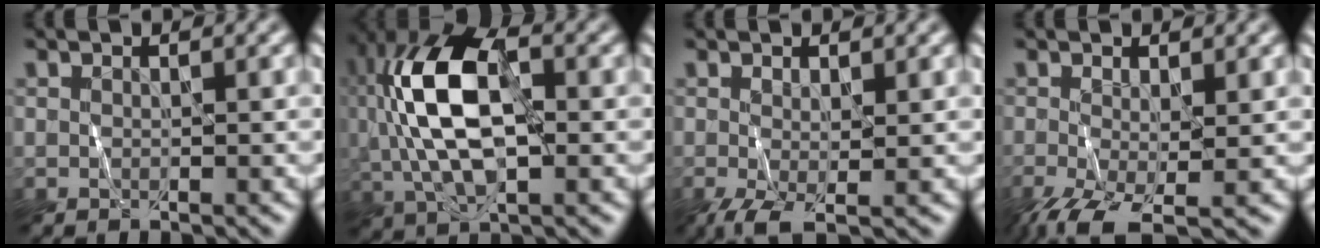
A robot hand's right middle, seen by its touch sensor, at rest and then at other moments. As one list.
[{"total": 11.1, "force": [0.6, 5.4, 9.7], "torque": [-0.208, 0.019, 0.009]}, {"total": 2.6, "force": [-1.0, 0.6, 2.3], "torque": [-0.057, -0.007, -0.018]}, {"total": 5.6, "force": [-3.0, 1.8, 4.4], "torque": [-0.106, -0.017, -0.056]}]